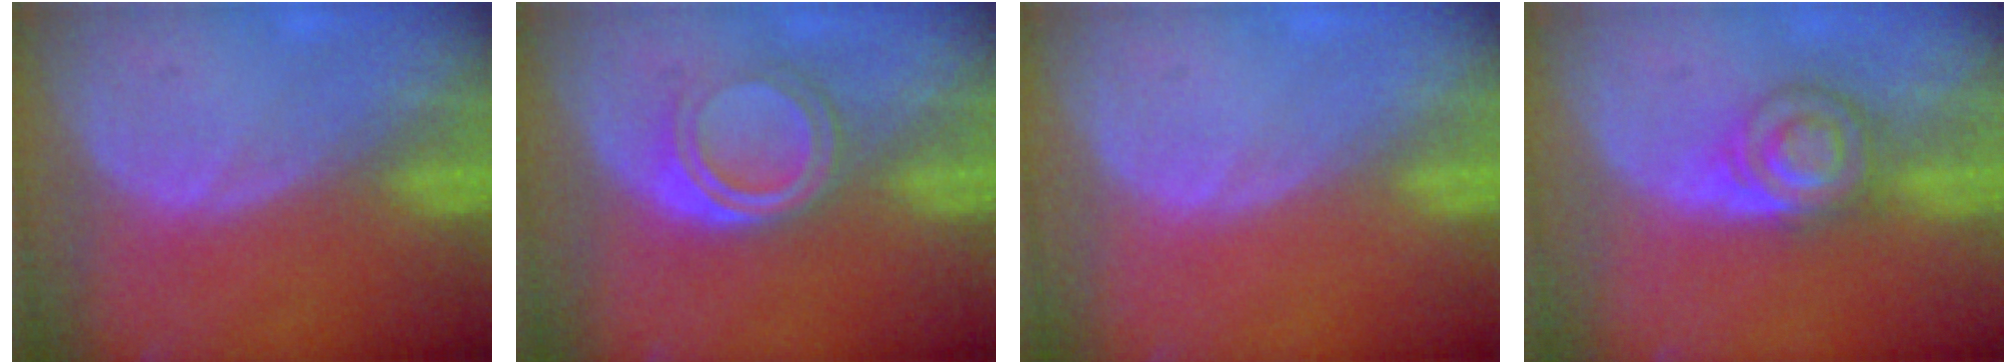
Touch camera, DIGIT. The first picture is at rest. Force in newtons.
{"total": 4.7, "press": 4.3, "slide": 2.1}
{"total": 0.0}
{"total": 6.0, "press": 5.5, "slide": 2.2}